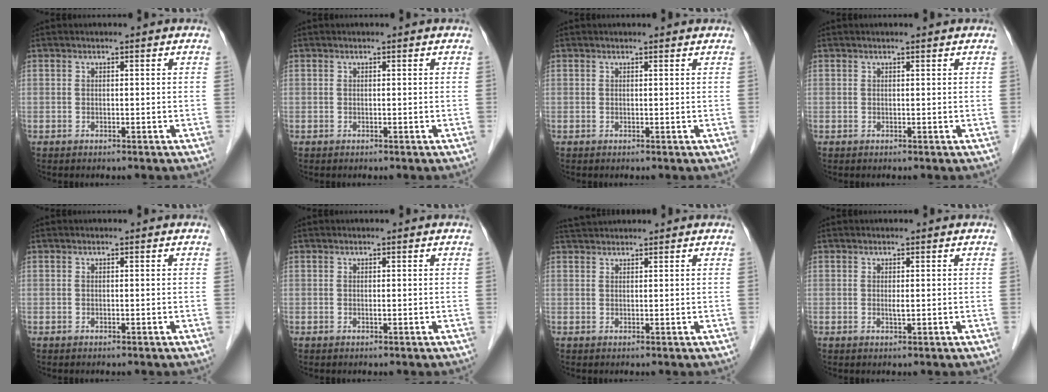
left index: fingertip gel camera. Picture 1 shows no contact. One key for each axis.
{"total": 0.0}
{"total": 1.1, "fx": 1.1, "fy": 0.0, "fz": 0.2, "tx": -0.010, "ty": 0.002, "tz": 0.013}
{"total": 0.8, "fx": 0.7, "fy": -0.1, "fz": 0.3, "tx": -0.011, "ty": 0.002, "tz": 0.015}
{"total": 0.0}
{"total": 0.0}
{"total": 3.6, "fx": 3.5, "fy": 0.1, "fz": 0.8, "tx": -0.015, "ty": 0.035, "tz": 0.066}
{"total": 0.8, "fx": 0.2, "fy": 0.1, "fz": 0.8, "tx": -0.020, "ty": -0.003, "tz": 0.005}